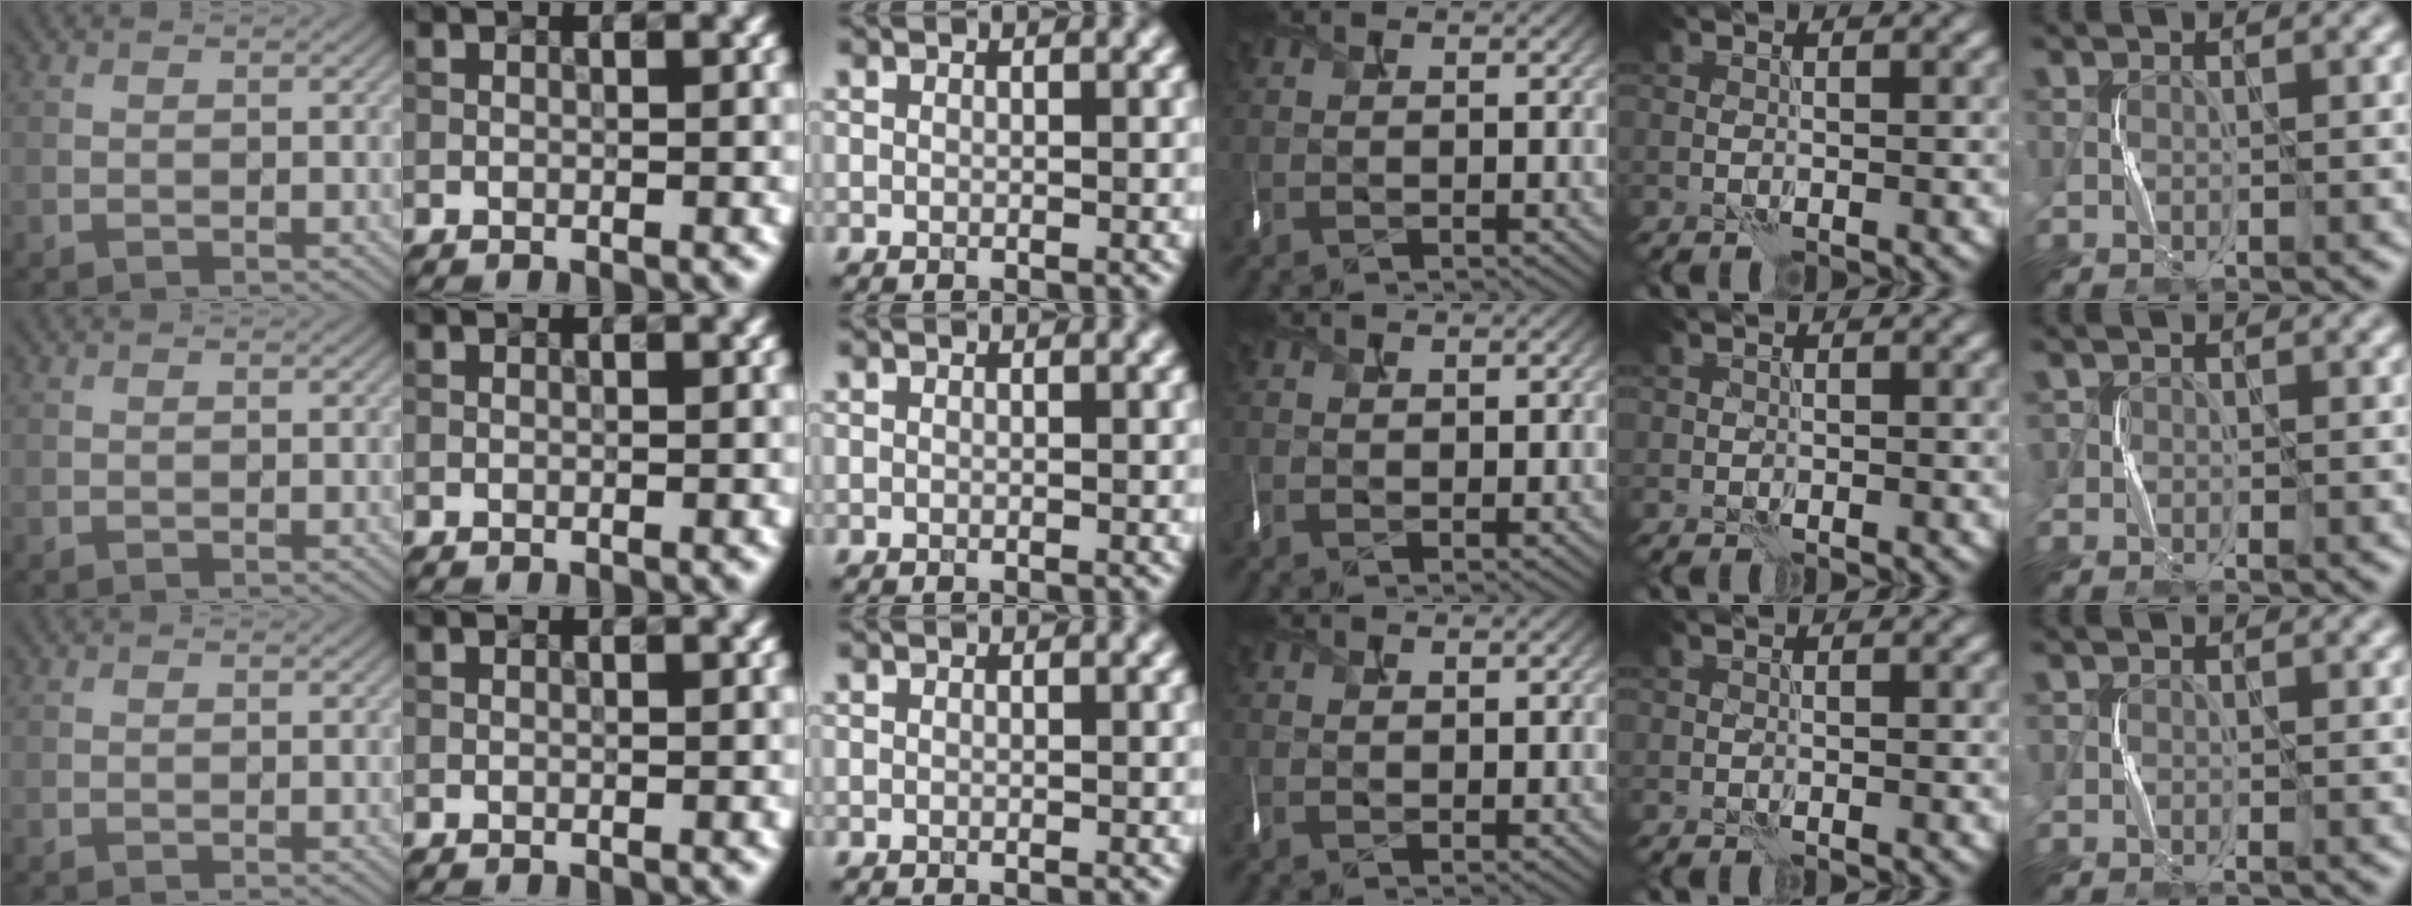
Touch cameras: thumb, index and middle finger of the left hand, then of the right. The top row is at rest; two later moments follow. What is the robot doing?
{"motion": "shake", "object": "tambourine"}